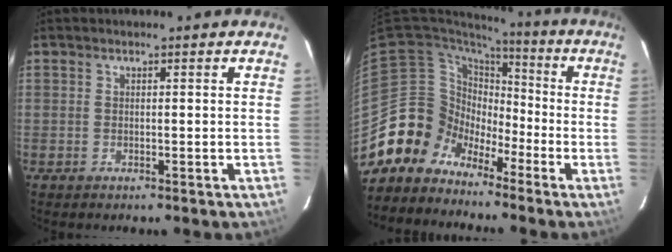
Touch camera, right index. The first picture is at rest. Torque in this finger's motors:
{"motor_torque": [1.06, -1.00, -0.07, -0.21]}